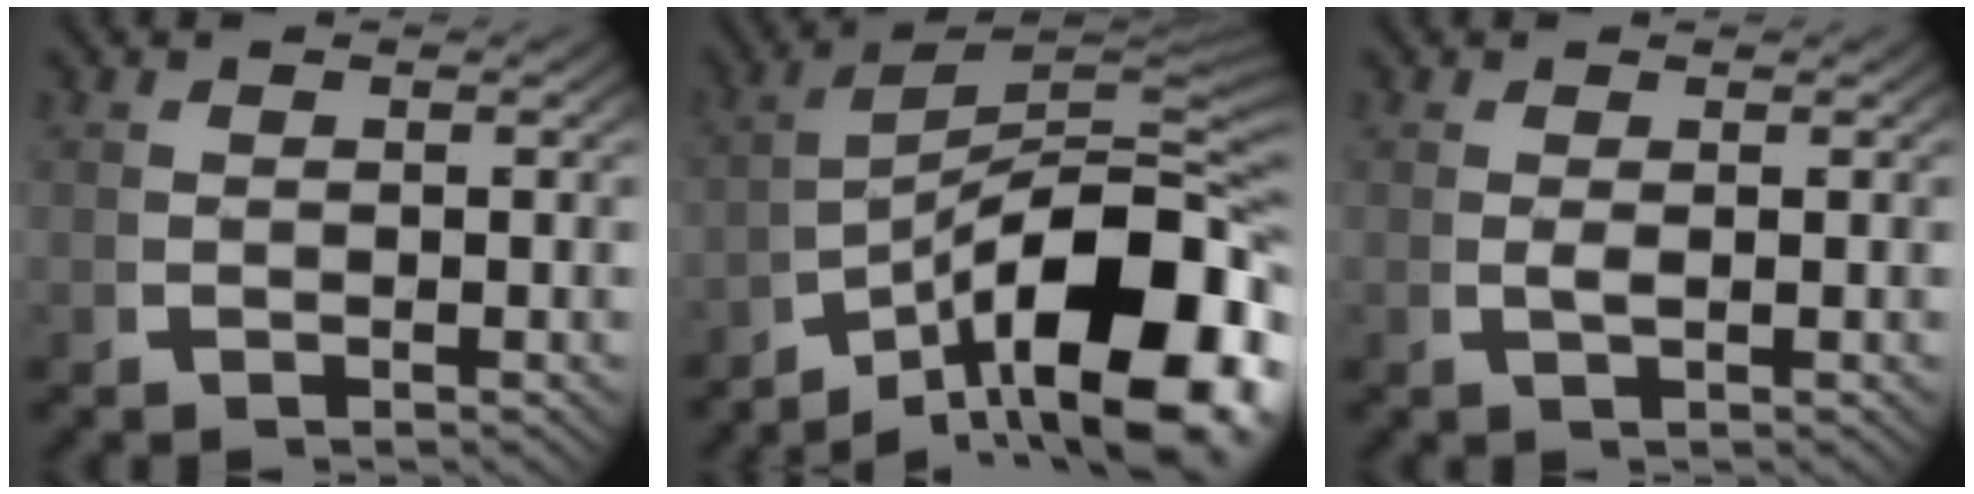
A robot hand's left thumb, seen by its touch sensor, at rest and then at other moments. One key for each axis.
{"total": 16.6, "fx": -3.7, "fy": 9.5, "fz": 13.1, "tx": -0.180, "ty": -0.047, "tz": -0.044}
{"total": 0.8, "fx": 0.2, "fy": 0.2, "fz": 0.8, "tx": -0.021, "ty": -0.003, "tz": 0.004}